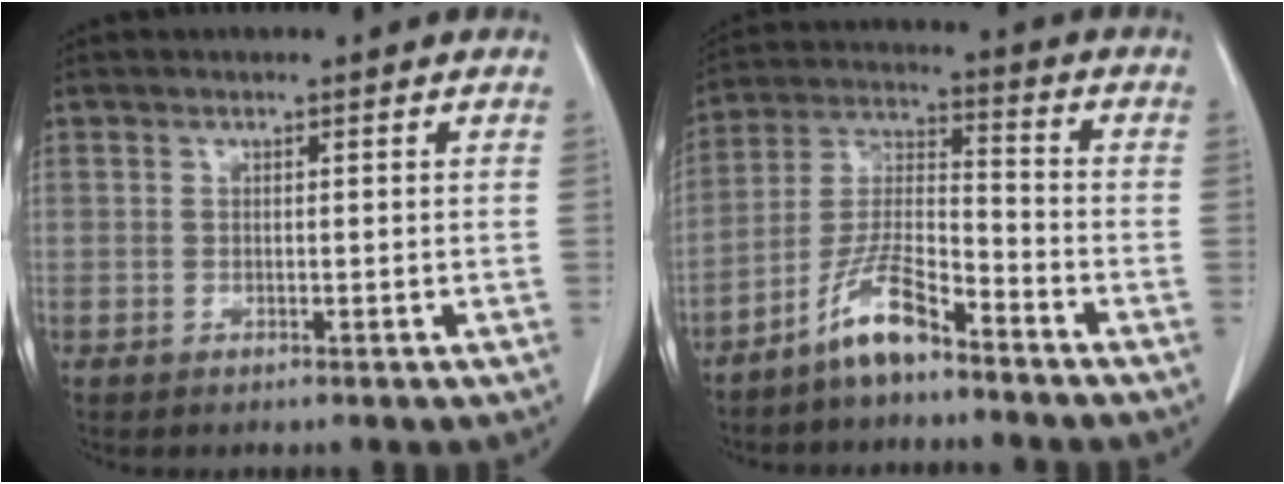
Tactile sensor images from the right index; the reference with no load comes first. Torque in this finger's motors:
{"motor_torque": [1.03, -0.89, 0.36, 0.11]}